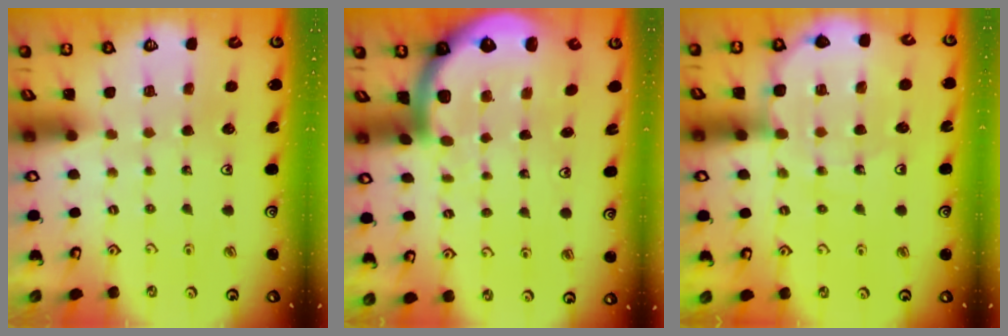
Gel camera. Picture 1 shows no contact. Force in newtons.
{"total": 5.2, "press": 5.2, "slide": 0.6}
{"total": 10.5, "press": 10.2, "slide": 2.5}